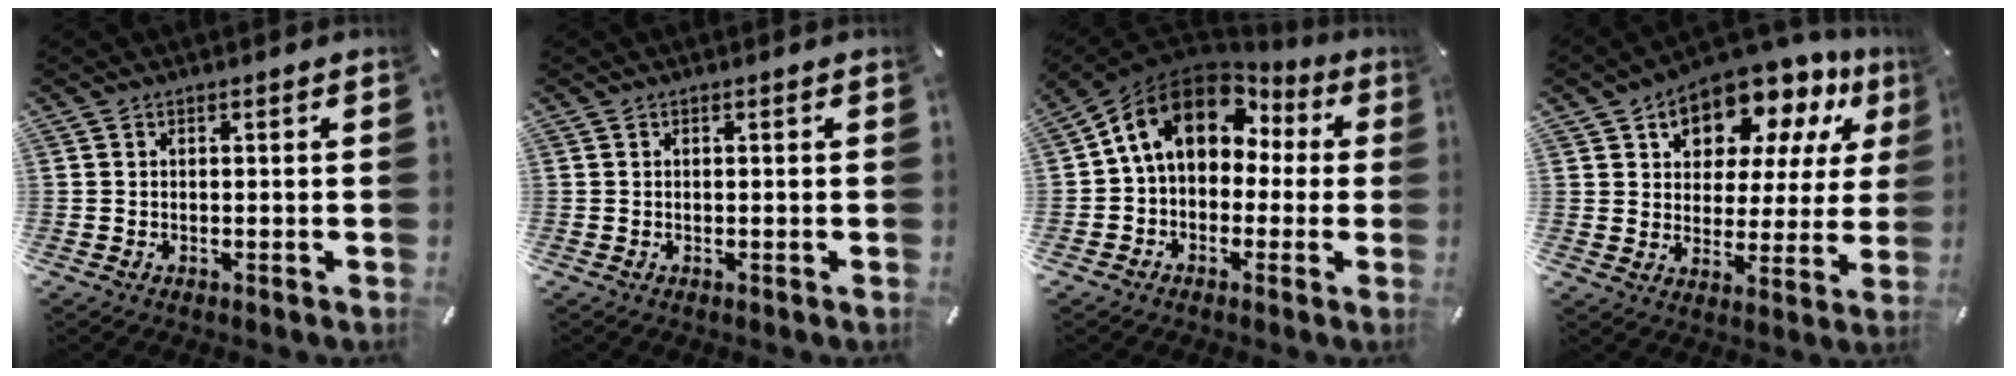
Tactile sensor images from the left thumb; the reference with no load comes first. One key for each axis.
{"total": 0.0}
{"total": 13.5, "fx": 4.2, "fy": 10.1, "fz": 8.0, "tx": -0.155, "ty": -0.002, "tz": 0.075}
{"total": 12.7, "fx": 9.2, "fy": 7.5, "fz": 4.8, "tx": -0.082, "ty": -0.075, "tz": 0.162}